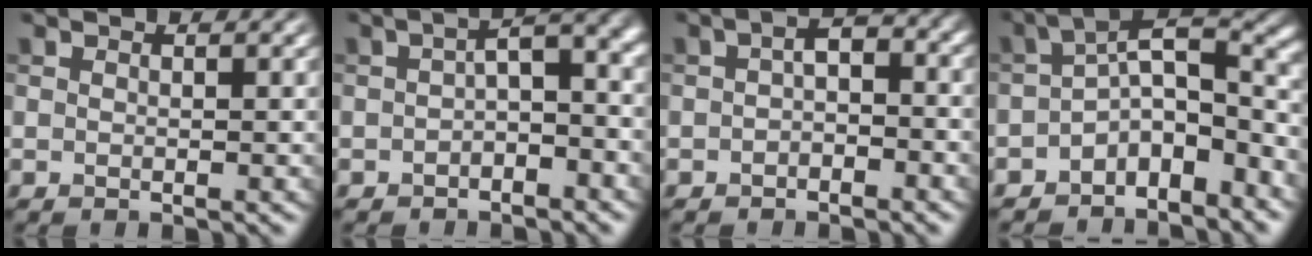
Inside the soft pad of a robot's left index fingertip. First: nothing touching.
{"total": 4.3, "force": [-0.6, 1.7, 3.9], "torque": [-0.052, 0.013, -0.021]}
{"total": 2.6, "force": [-0.8, 1.4, 2.0], "torque": [-0.035, 0.008, -0.022]}
{"total": 6.8, "force": [-2.9, 3.0, 5.3], "torque": [-0.069, 0.012, -0.068]}